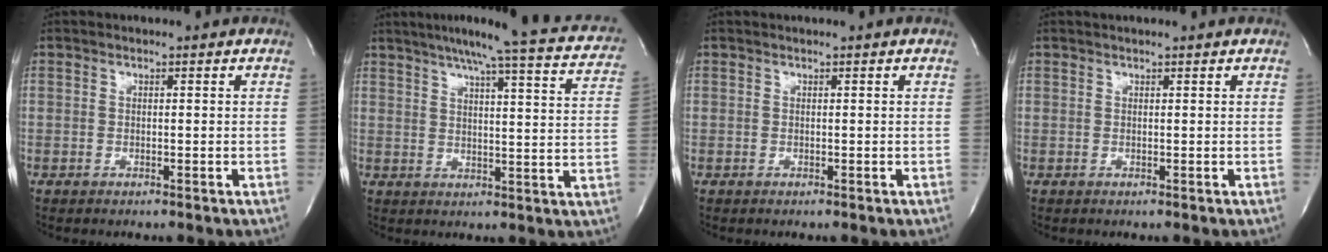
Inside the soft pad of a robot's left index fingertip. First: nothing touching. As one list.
[{"total": 20.3, "force": [17.8, 1.6, 9.7], "torque": [-0.135, -0.024, 0.203]}, {"total": 0.7, "force": [0.7, -0.1, 0.2], "torque": [-0.009, -0.001, 0.011]}, {"total": 3.1, "force": [2.8, 0.3, 1.2], "torque": [-0.018, 0.019, 0.031]}]